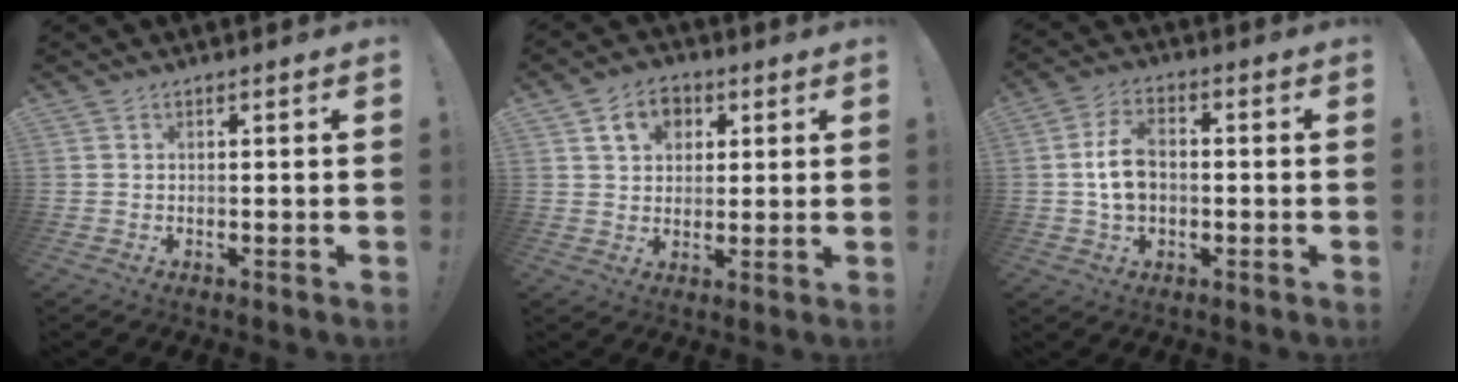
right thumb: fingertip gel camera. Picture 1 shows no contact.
{"total": 8.7, "force": [3.6, 6.7, 4.2], "torque": [-0.055, -0.004, 0.068]}
{"total": 8.6, "force": [-0.2, 6.0, 6.2], "torque": [-0.104, 0.008, -0.004]}